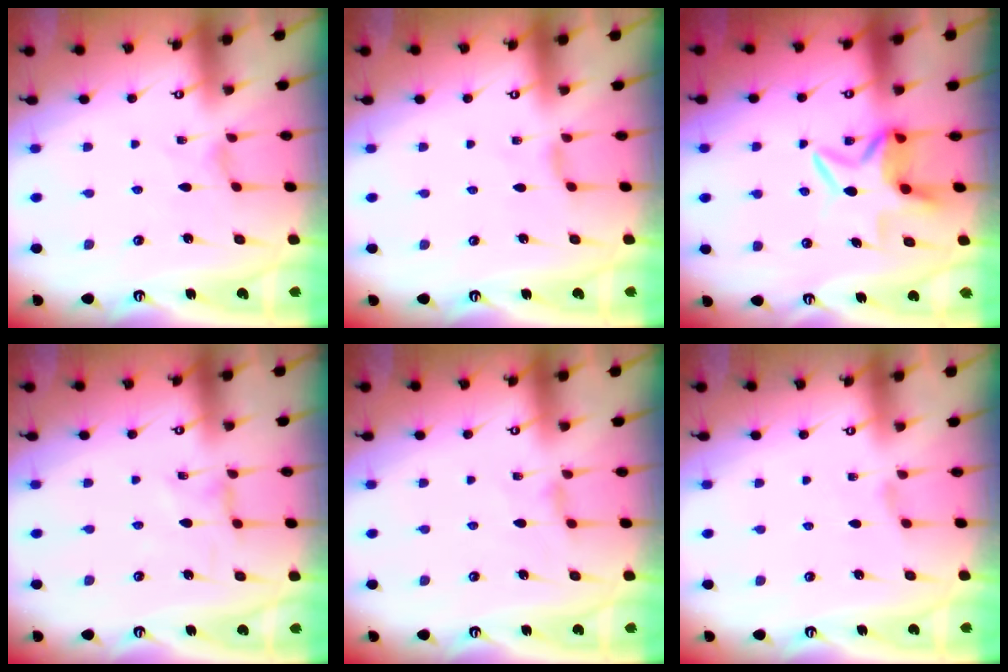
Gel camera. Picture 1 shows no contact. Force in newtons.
{"total": 1.3, "press": 1.2, "slide": 0.3}
{"total": 7.2, "press": 7.1, "slide": 1.1}
{"total": 0.0}
{"total": 3.5, "press": 3.4, "slide": 0.6}
{"total": 2.0, "press": 2.0, "slide": 0.5}